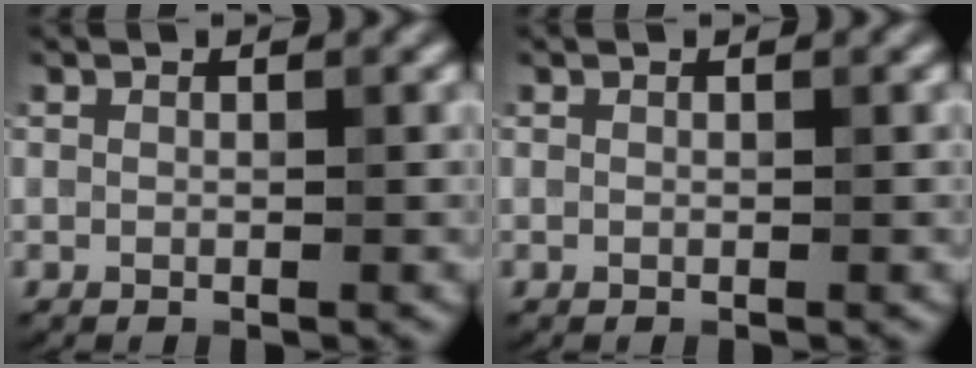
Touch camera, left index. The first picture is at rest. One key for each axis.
{"total": 0.0}